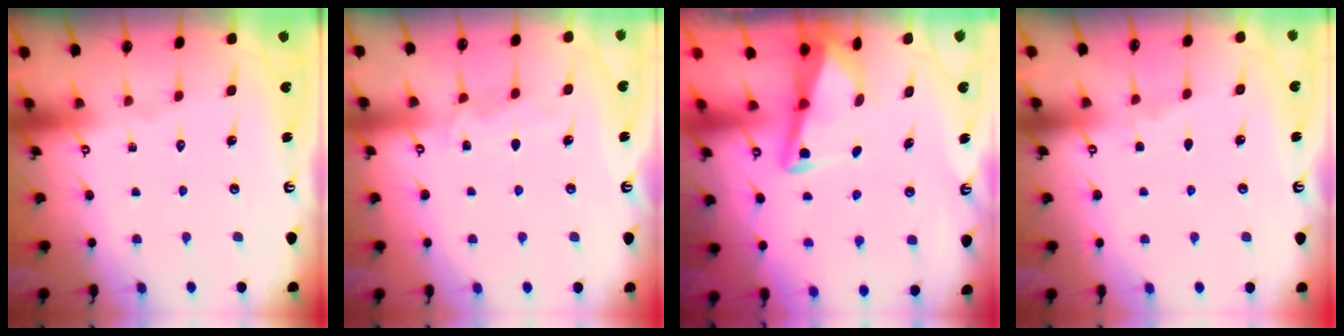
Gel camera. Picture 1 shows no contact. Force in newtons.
{"total": 6.3, "press": 6.3, "slide": 0.6}
{"total": 3.0, "press": 3.0, "slide": 0.4}
{"total": 2.8, "press": 2.8, "slide": 0.4}